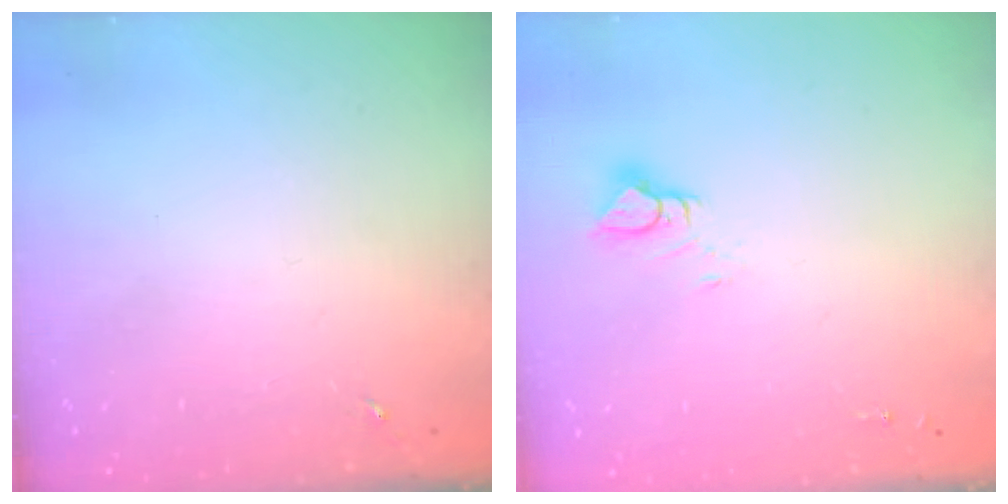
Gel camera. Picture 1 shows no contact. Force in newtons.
{"total": 4.5, "press": 4.5, "slide": 0.2}